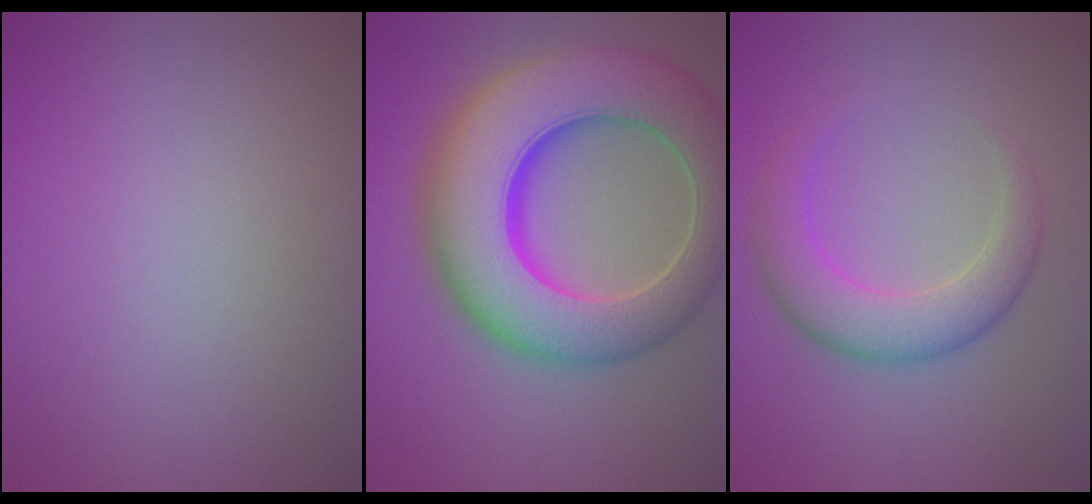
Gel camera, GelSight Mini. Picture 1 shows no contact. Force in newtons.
{"total": 13.9, "press": 13.8, "slide": 0.5}
{"total": 4.6, "press": 4.6, "slide": 0.1}